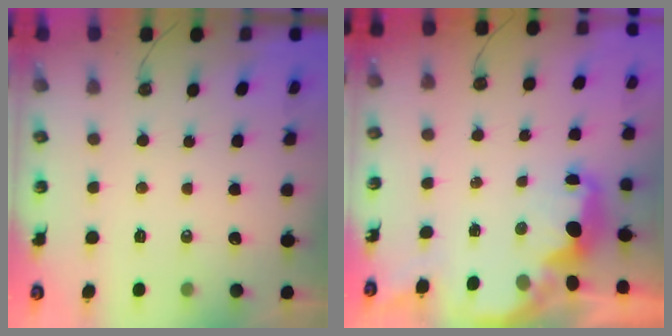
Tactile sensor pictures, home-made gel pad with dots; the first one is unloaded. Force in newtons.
{"total": 2.9, "press": 2.8, "slide": 0.4}